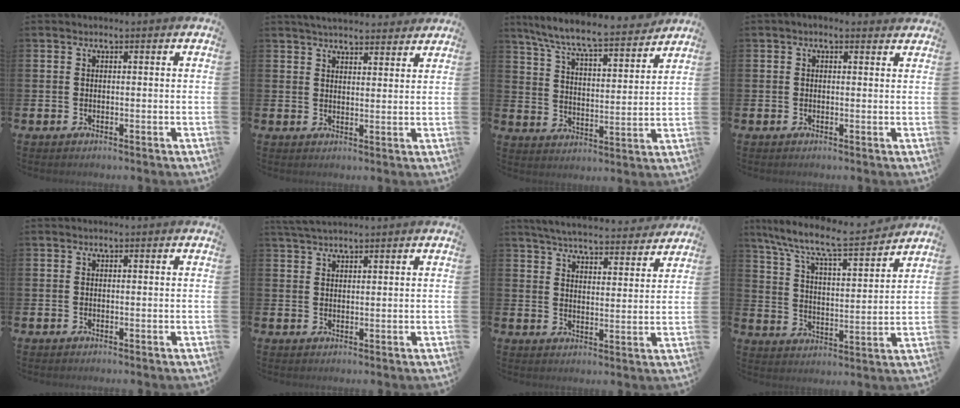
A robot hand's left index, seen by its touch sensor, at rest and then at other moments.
{"total": 4.1, "force": [4.0, 0.6, 0.7], "torque": [-0.021, -0.016, 0.073]}
{"total": 8.1, "force": [7.5, 0.7, 3.1], "torque": [-0.094, -0.053, 0.128]}
{"total": 0.8, "force": [0.4, 0.4, 0.5], "torque": [-0.009, 0.006, 0.006]}
{"total": 0.0}
{"total": 2.8, "force": [2.5, 0.5, 1.1], "torque": [-0.025, -0.003, 0.047]}
{"total": 5.8, "force": [5.7, 0.5, 1.1], "torque": [-0.038, -0.037, 0.100]}
{"total": 8.6, "force": [7.8, 1.0, 3.5], "torque": [-0.107, -0.055, 0.129]}